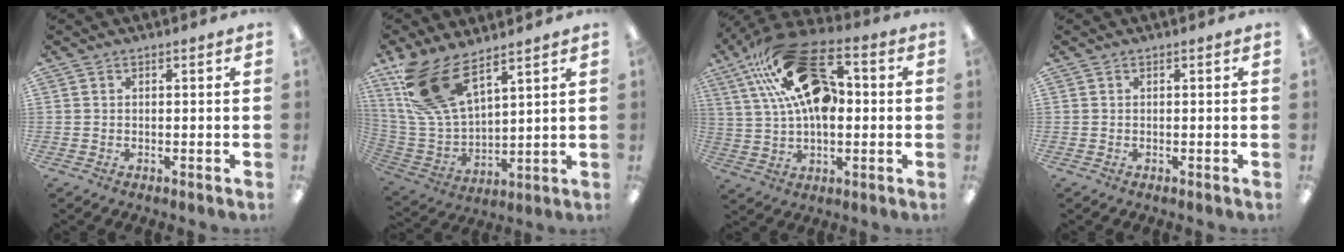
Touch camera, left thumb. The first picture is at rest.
{"total": 17.3, "force": [11.0, 8.2, 10.6], "torque": [-0.234, -0.042, 0.209]}
{"total": 22.4, "force": [7.9, 12.8, 16.6], "torque": [-0.306, -0.025, 0.137]}
{"total": 0.0}